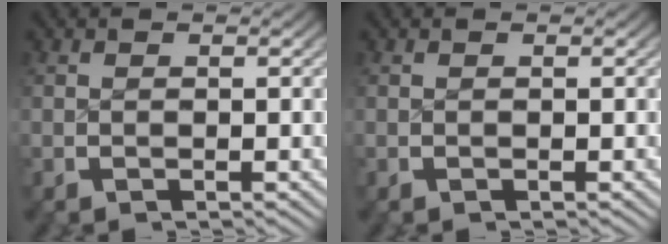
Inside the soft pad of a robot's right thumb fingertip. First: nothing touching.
{"total": 0.0}